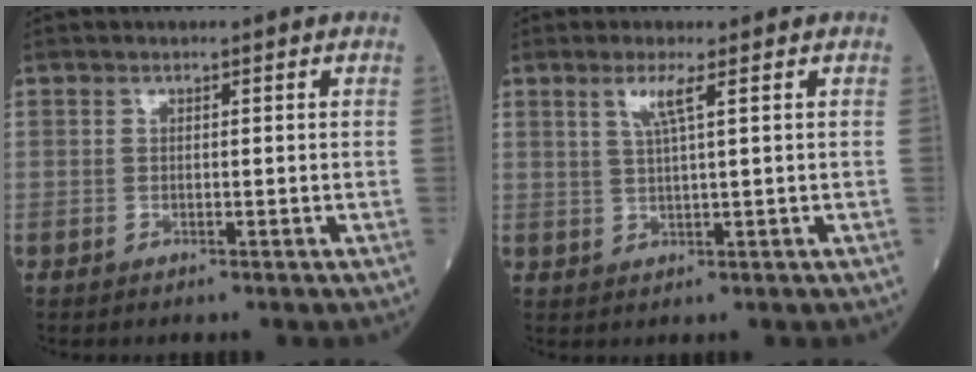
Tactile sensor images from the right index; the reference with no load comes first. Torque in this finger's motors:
{"motor_torque": [0.47, 0.34, 0.23, 0.08]}